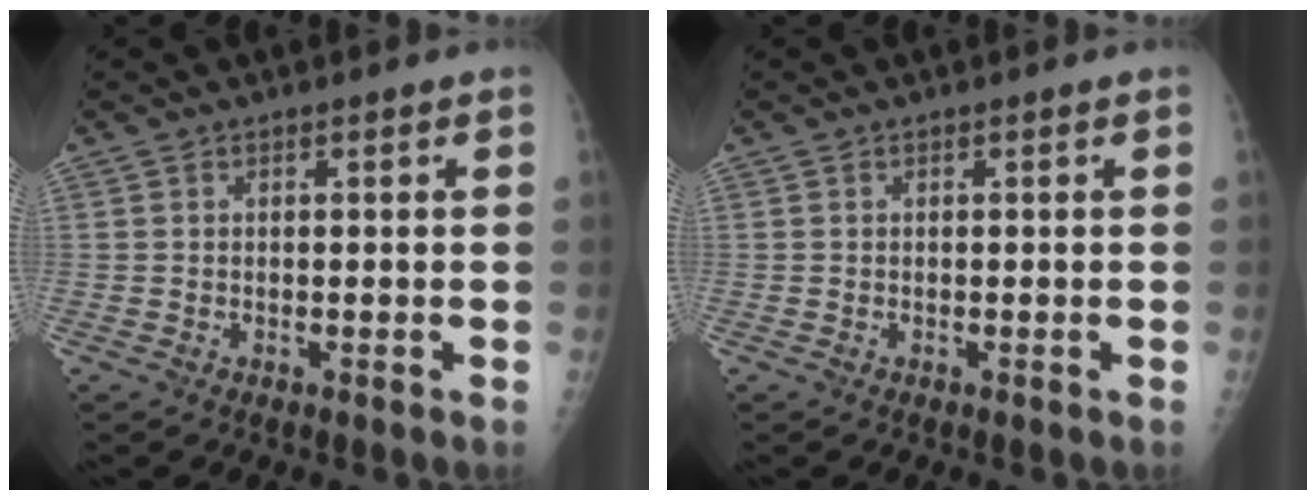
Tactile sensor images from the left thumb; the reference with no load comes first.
{"total": 0.0}